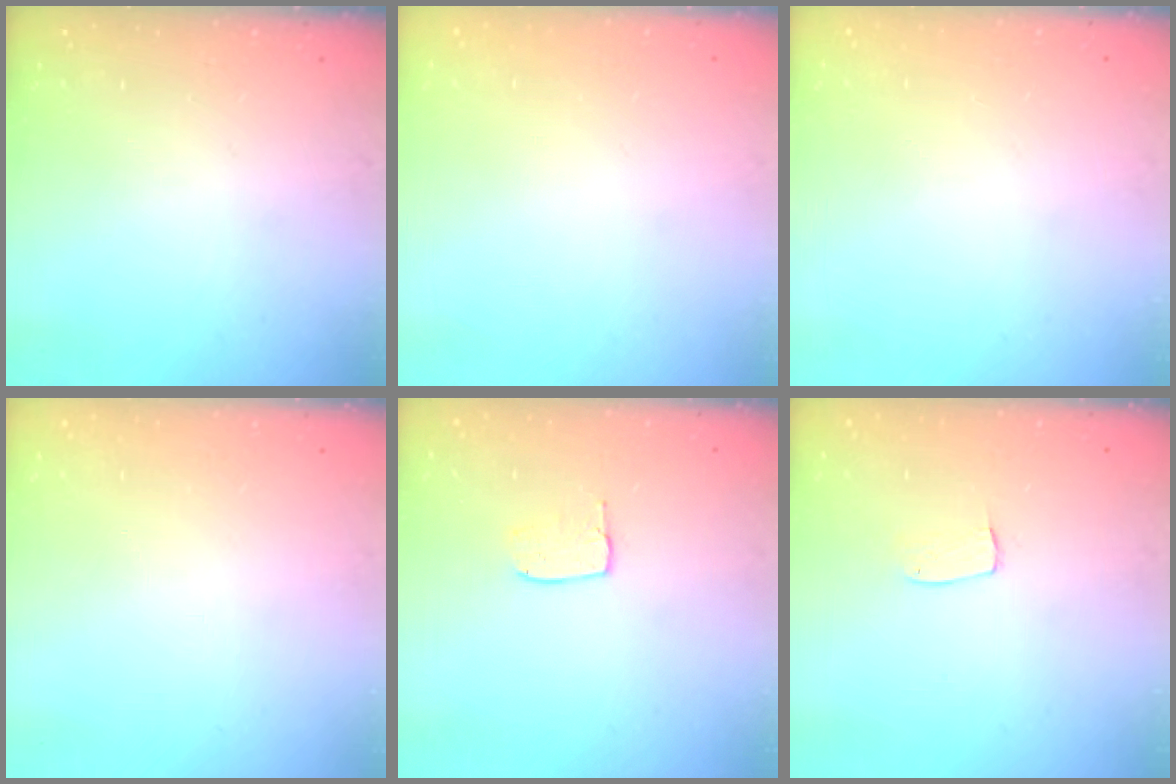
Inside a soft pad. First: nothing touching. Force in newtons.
{"total": 0.0}
{"total": 0.0}
{"total": 0.0}
{"total": 5.5, "press": 5.5, "slide": 0.3}
{"total": 5.2, "press": 5.2, "slide": 0.3}